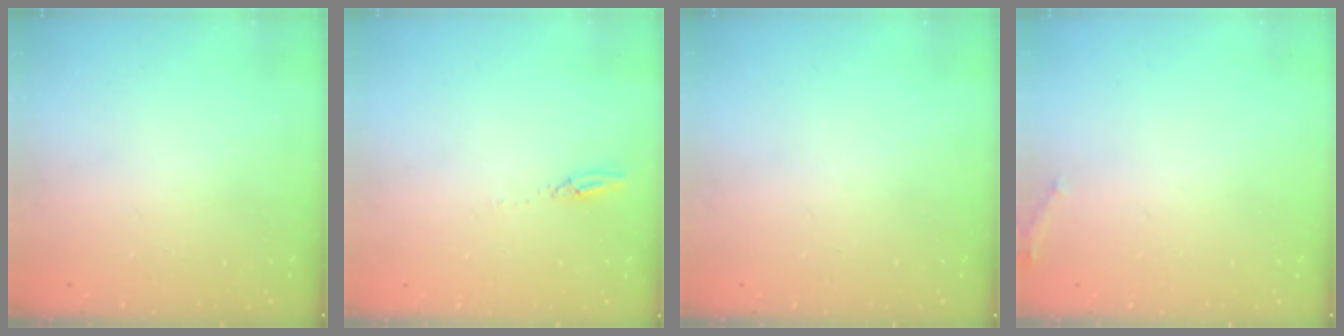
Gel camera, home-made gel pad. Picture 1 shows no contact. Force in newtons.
{"total": 2.7, "press": 2.7, "slide": 0.2}
{"total": 0.0}
{"total": 5.1, "press": 4.8, "slide": 1.8}